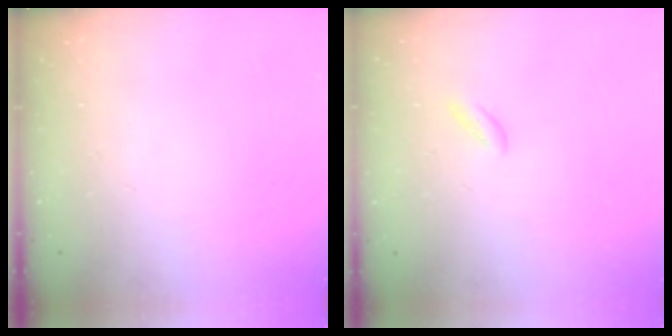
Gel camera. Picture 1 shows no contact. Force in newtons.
{"total": 1.9, "press": 1.8, "slide": 0.8}